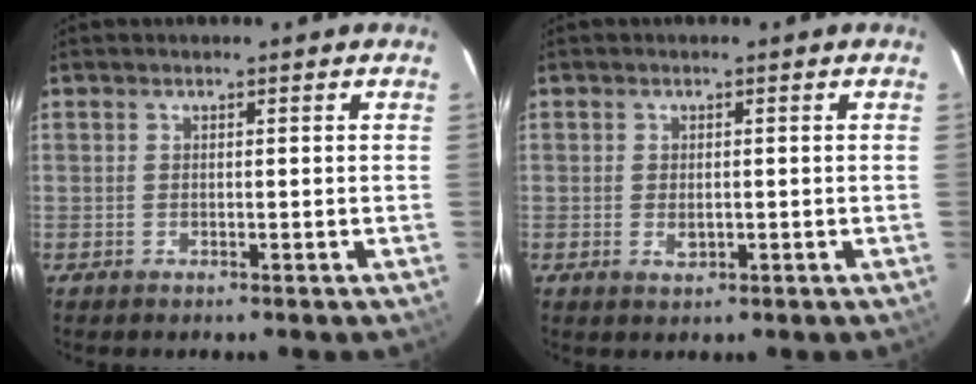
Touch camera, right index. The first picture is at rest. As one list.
[{"total": 1.9, "force": [-0.4, 1.3, 1.3], "torque": [-0.021, -0.002, -0.004]}]